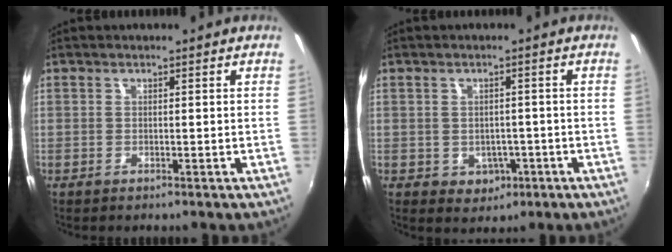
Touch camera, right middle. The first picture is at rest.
{"total": 4.0, "force": [-1.2, 3.5, 1.5], "torque": [-0.034, 0.004, 0.000]}